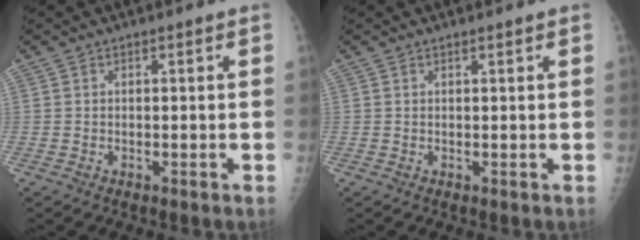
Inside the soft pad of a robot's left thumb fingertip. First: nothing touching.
{"total": 0.6, "force": [0.5, 0.0, 0.3], "torque": [-0.008, -0.002, 0.009]}